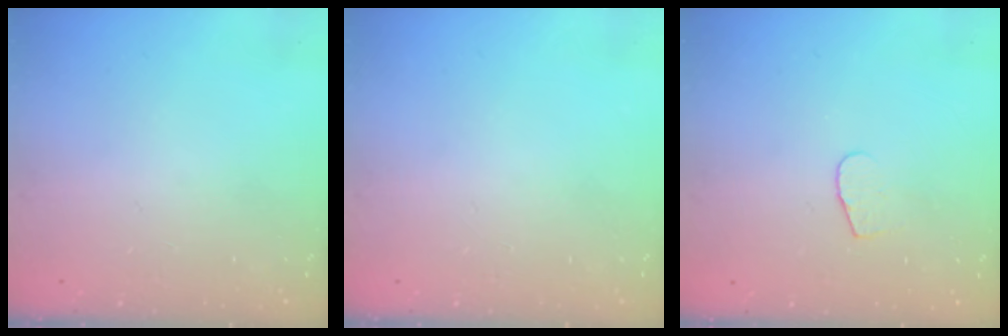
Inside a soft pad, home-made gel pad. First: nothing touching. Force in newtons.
{"total": 0.0}
{"total": 4.6, "press": 4.6, "slide": 0.4}